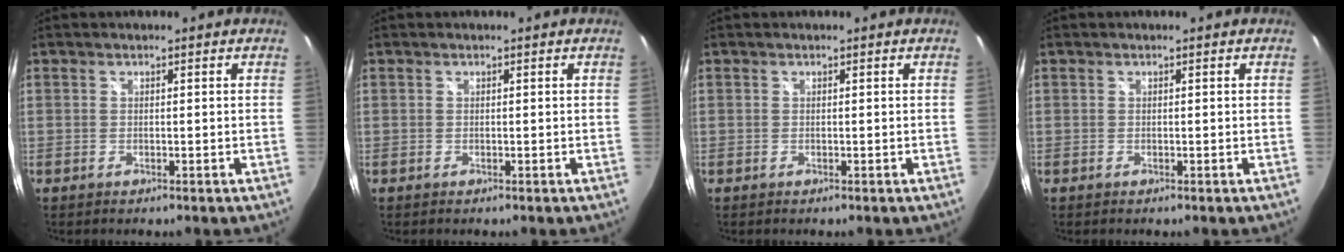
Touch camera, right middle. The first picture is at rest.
{"total": 0.0}
{"total": 0.0}
{"total": 0.0}